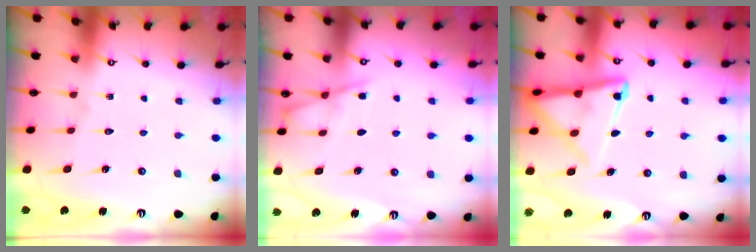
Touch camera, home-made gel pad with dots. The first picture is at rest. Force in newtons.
{"total": 5.0, "press": 5.0, "slide": 0.5}
{"total": 11.4, "press": 11.4, "slide": 1.1}